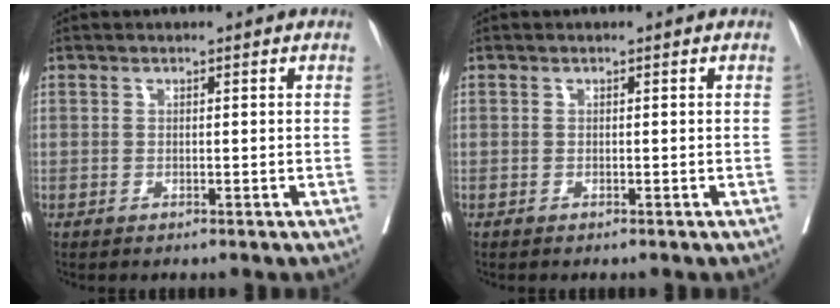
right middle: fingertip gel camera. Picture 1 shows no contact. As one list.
[{"total": 0.0}]